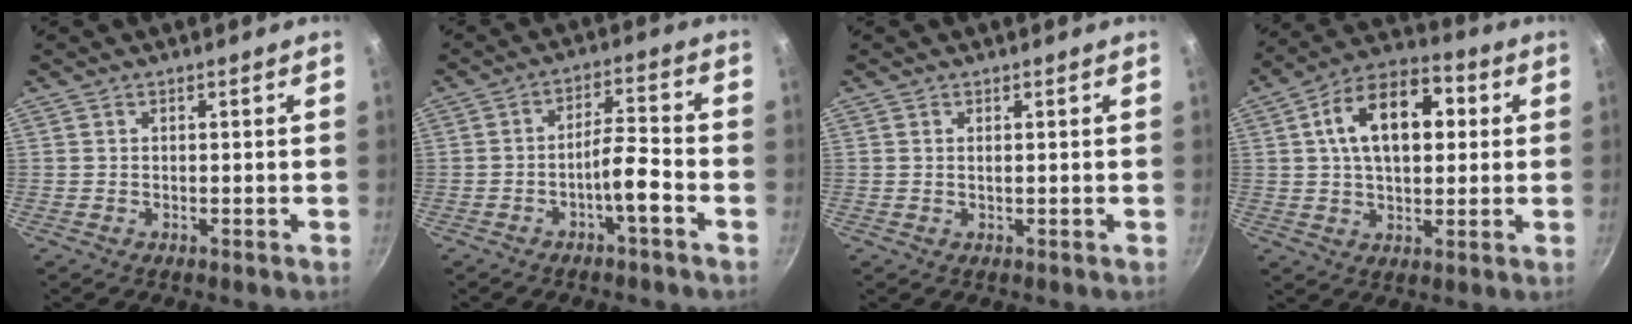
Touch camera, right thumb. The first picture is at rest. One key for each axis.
{"total": 6.2, "fx": -3.1, "fy": 1.2, "fz": 5.3, "tx": -0.093, "ty": 0.036, "tz": -0.050}
{"total": 0.7, "fx": 0.2, "fy": 0.2, "fz": 0.7, "tx": -0.013, "ty": -0.001, "tz": 0.003}
{"total": 16.3, "fx": 3.3, "fy": 9.8, "fz": 12.6, "tx": -0.168, "ty": 0.020, "tz": 0.038}